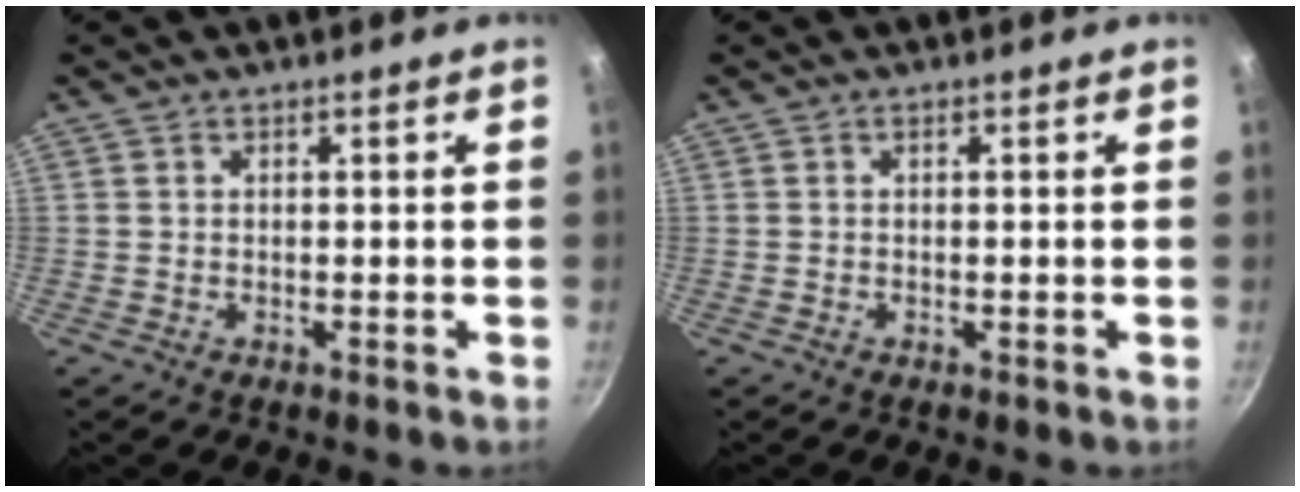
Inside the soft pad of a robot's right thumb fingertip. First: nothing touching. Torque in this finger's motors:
{"motor_torque": [0.33, 0.15, -0.20, -0.21, -0.05]}